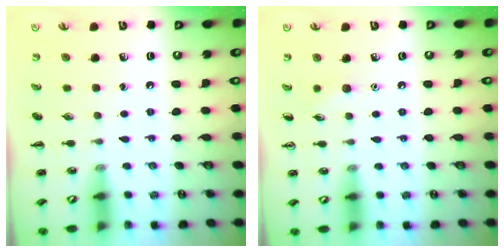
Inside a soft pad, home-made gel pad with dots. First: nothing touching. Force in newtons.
{"total": 4.1, "press": 3.9, "slide": 1.3}